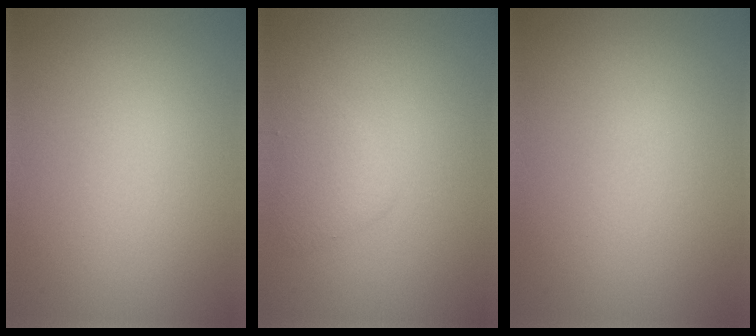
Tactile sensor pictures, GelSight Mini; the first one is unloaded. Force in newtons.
{"total": 1.6, "press": 1.6, "slide": 0.1}
{"total": 0.0}